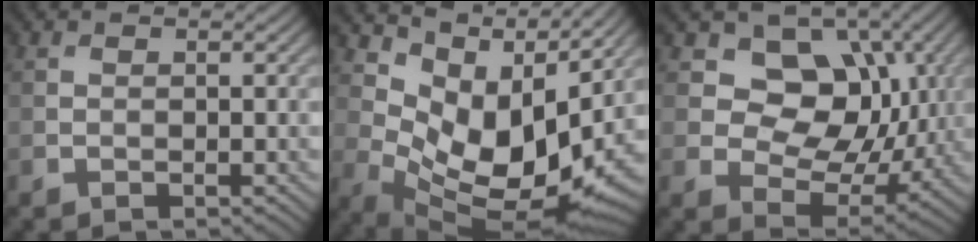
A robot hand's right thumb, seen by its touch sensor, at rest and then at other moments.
{"total": 12.5, "force": [4.2, 7.2, 9.3], "torque": [-0.189, -0.020, 0.091]}
{"total": 11.1, "force": [2.9, 8.5, 6.6], "torque": [-0.118, -0.009, 0.032]}